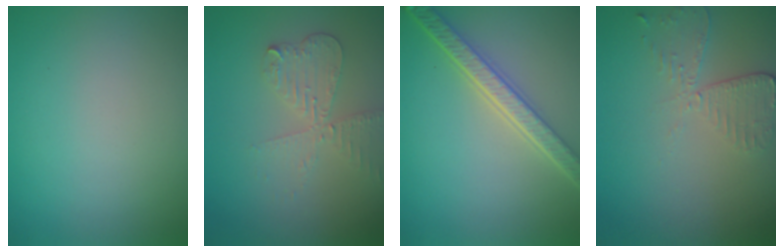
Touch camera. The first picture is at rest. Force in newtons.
{"total": 3.5, "press": 3.0, "slide": 1.9}
{"total": 4.9, "press": 3.9, "slide": 3.0}
{"total": 2.9, "press": 2.6, "slide": 1.3}